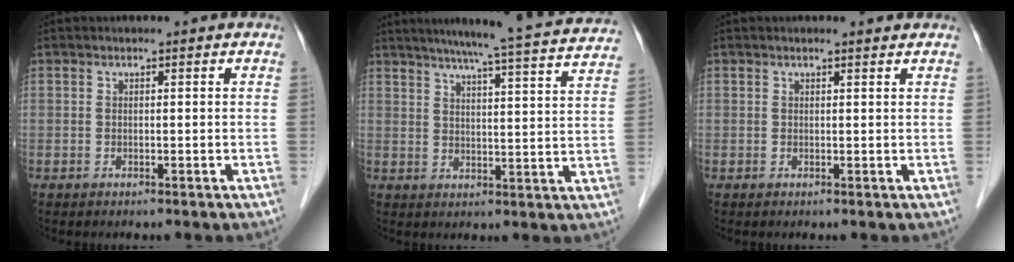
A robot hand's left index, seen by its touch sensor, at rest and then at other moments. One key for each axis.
{"total": 20.6, "fx": 18.7, "fy": -0.2, "fz": 8.7, "tx": -0.129, "ty": -0.026, "tz": 0.225}
{"total": 1.5, "fx": 1.4, "fy": 0.0, "fz": 0.5, "tx": -0.012, "ty": 0.003, "tz": 0.016}